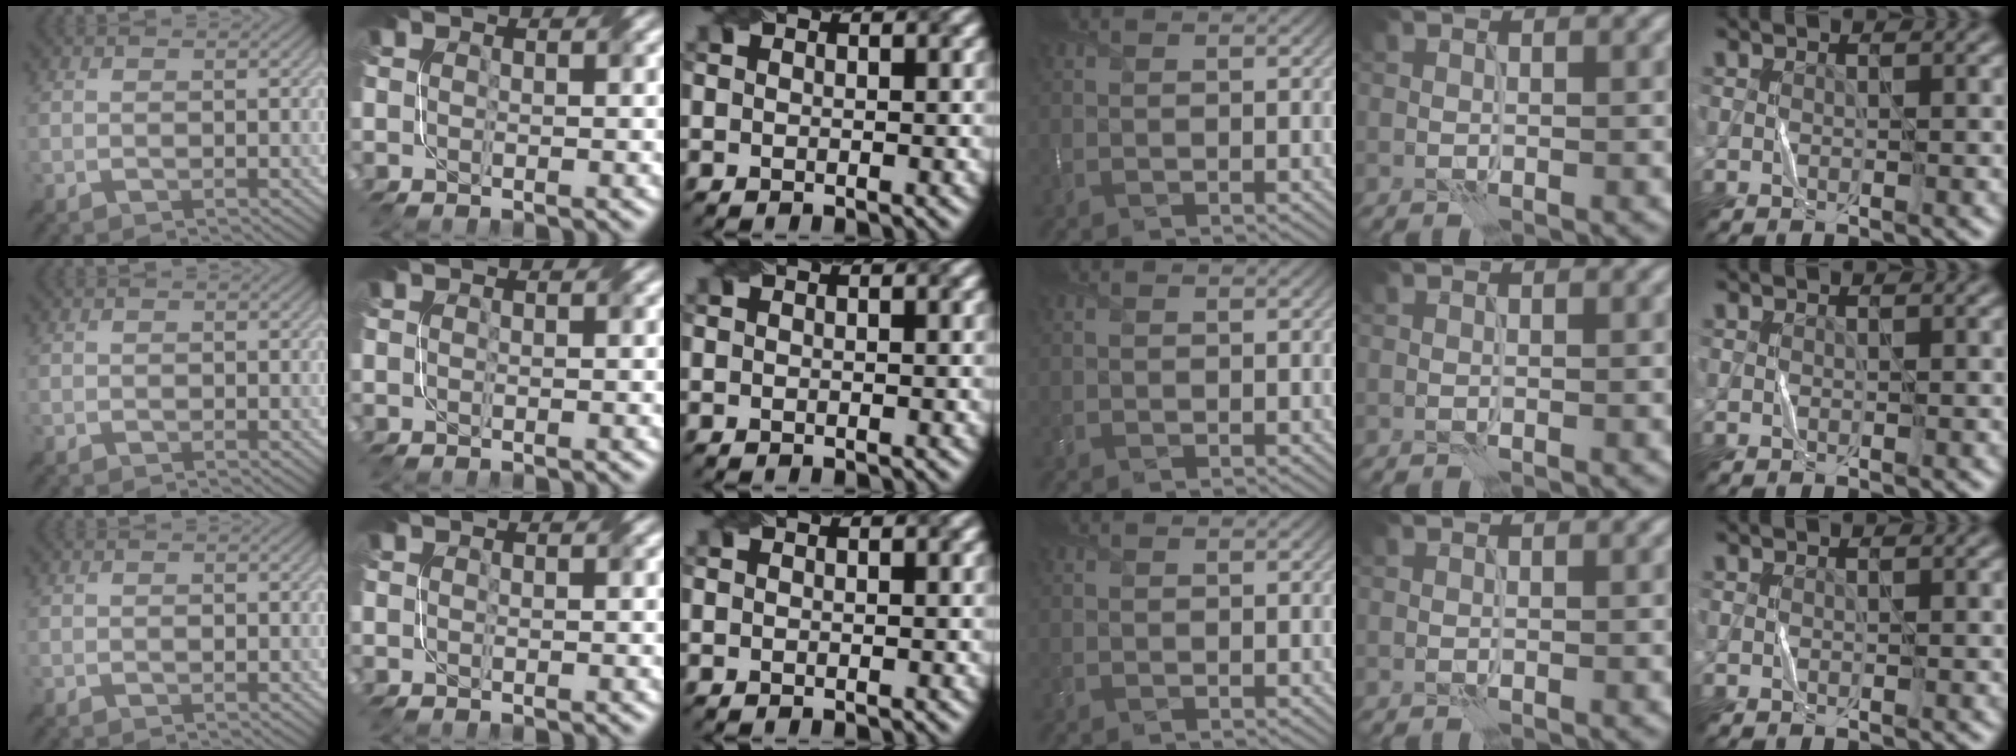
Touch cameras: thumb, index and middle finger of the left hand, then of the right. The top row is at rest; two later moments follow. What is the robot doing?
{"motion": "fold", "object": "bubble wrap"}